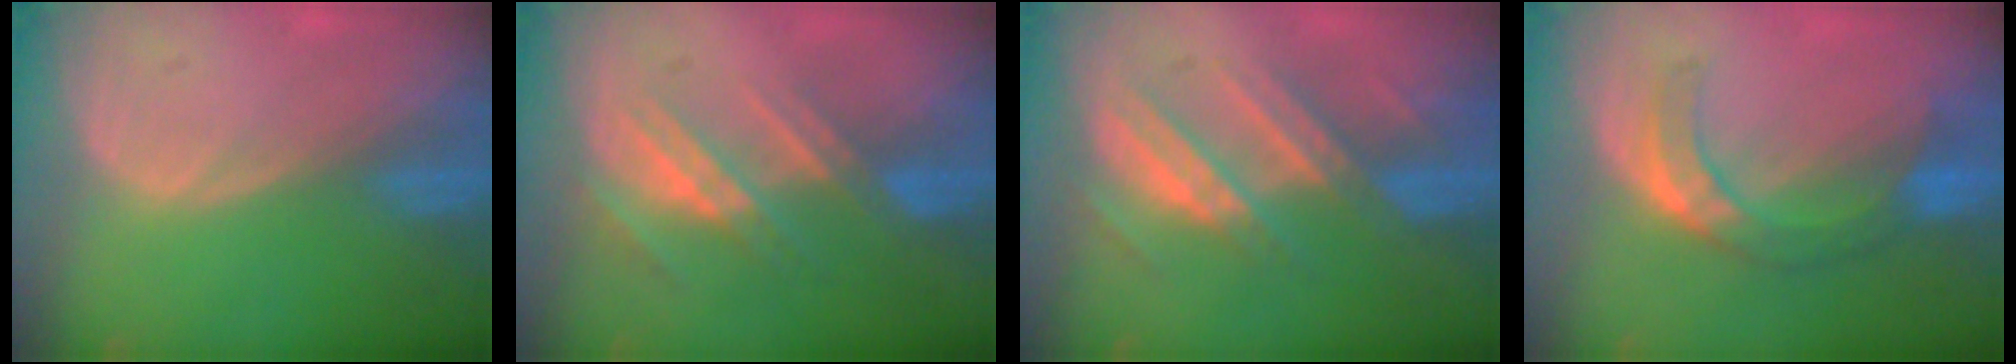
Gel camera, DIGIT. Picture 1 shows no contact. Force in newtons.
{"total": 7.5, "press": 6.6, "slide": 3.4}
{"total": 7.4, "press": 7.3, "slide": 1.0}
{"total": 7.6, "press": 6.6, "slide": 3.7}